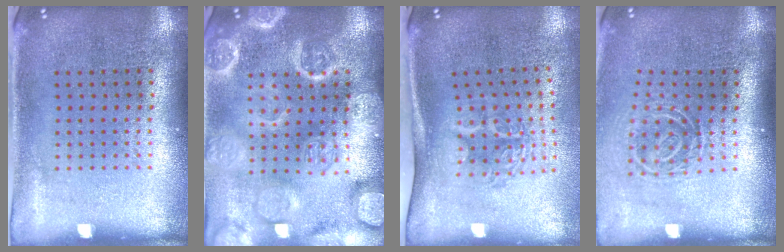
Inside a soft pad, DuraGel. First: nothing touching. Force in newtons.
{"total": 4.5, "press": 4.5, "slide": 0.6}
{"total": 1.8, "press": 1.2, "slide": 1.4}
{"total": 1.8, "press": 1.2, "slide": 1.3}